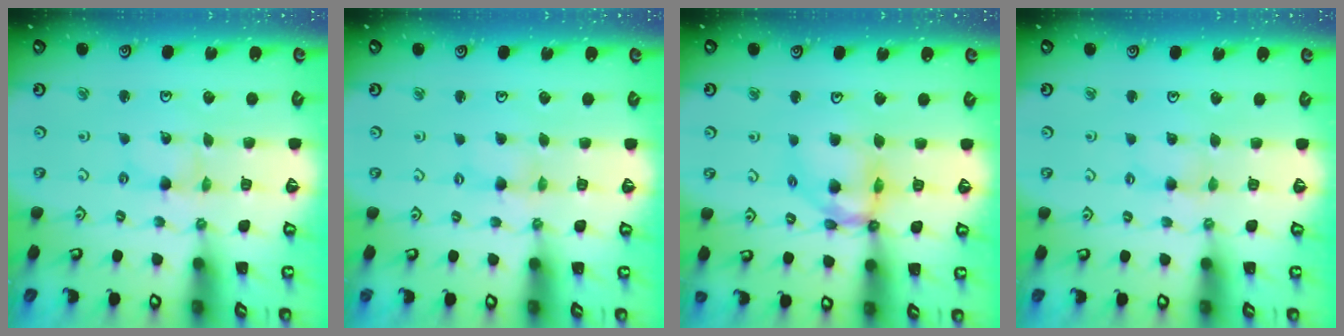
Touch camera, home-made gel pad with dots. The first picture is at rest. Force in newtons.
{"total": 0.0}
{"total": 11.5, "press": 11.5, "slide": 1.1}
{"total": 1.7, "press": 1.7, "slide": 0.3}